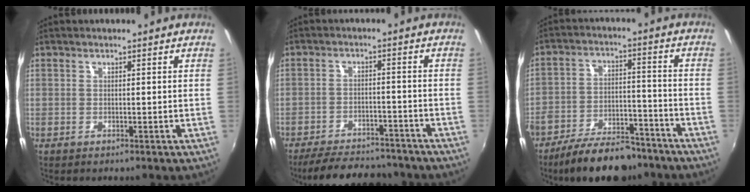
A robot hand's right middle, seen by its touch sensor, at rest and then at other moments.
{"total": 15.5, "force": [-13.4, 4.7, 6.2], "torque": [-0.137, -0.003, -0.185]}
{"total": 15.1, "force": [-11.8, 5.6, 7.4], "torque": [-0.143, -0.005, -0.179]}